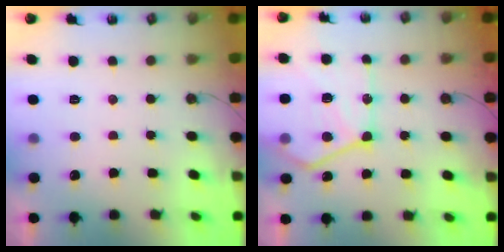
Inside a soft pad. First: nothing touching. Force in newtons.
{"total": 17.9, "press": 17.9, "slide": 1.4}